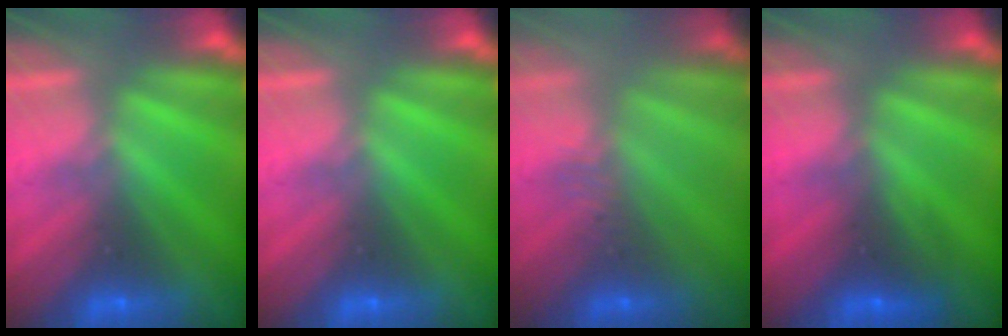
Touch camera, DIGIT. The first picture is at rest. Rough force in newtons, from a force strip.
{"total": 0.0}
{"total": 2.9}
{"total": 2.5}